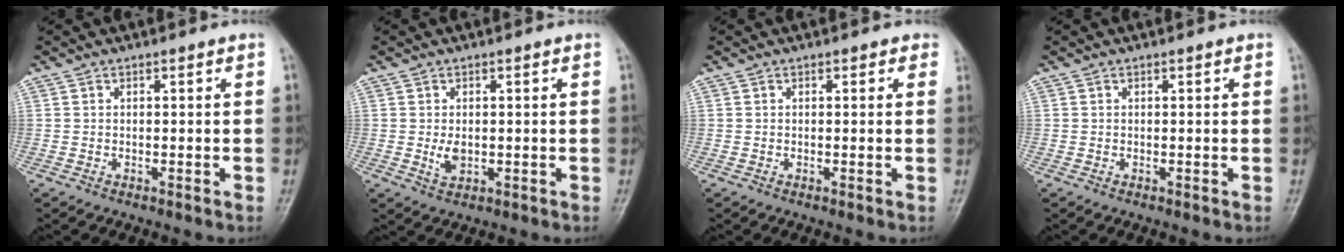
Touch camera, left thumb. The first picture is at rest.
{"total": 2.7, "force": [-0.2, 1.8, 2.0], "torque": [-0.032, -0.006, 0.003]}
{"total": 1.1, "force": [0.6, 0.7, 0.6], "torque": [0.007, -0.001, 0.001]}
{"total": 0.0}